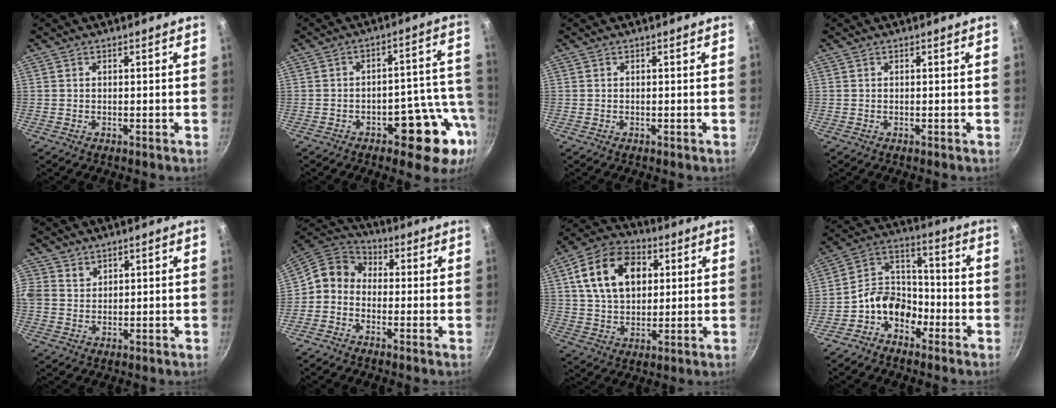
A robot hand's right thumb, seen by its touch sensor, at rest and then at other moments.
{"total": 12.7, "force": [-5.2, 6.1, 9.8], "torque": [-0.066, 0.050, -0.065]}
{"total": 0.0}
{"total": 0.0}
{"total": 5.6, "force": [2.8, 4.4, 2.0], "torque": [-0.033, 0.006, 0.059]}
{"total": 7.6, "force": [-1.4, 6.3, 3.9], "torque": [-0.061, 0.038, -0.055]}
{"total": 16.4, "force": [4.6, 11.3, 11.0], "torque": [-0.168, 0.006, 0.069]}
{"total": 10.3, "force": [-5.2, 7.4, 4.9], "torque": [-0.048, 0.064, -0.114]}